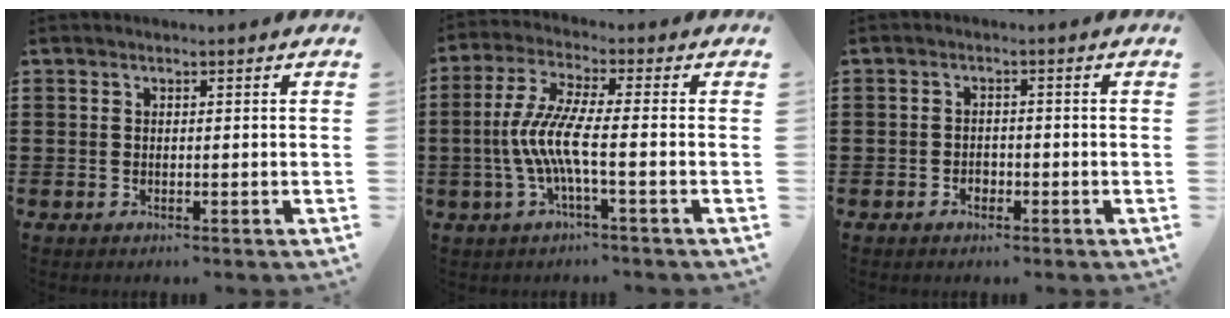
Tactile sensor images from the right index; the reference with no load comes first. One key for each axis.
{"total": 7.7, "fx": -1.9, "fy": 0.9, "fz": 7.5, "tx": -0.172, "ty": -0.017, "tz": -0.046}
{"total": 1.5, "fx": -0.8, "fy": 1.0, "fz": 0.7, "tx": -0.018, "ty": 0.000, "tz": -0.016}